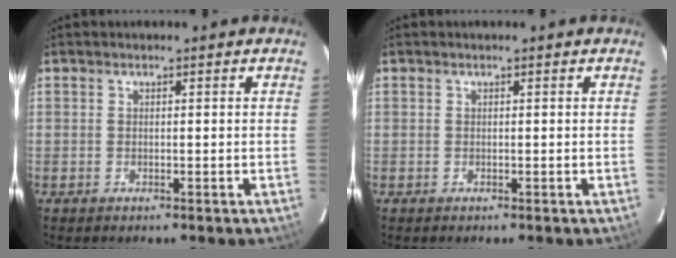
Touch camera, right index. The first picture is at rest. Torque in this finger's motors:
{"motor_torque": [-0.02, -0.02, 0.02, 0.00]}